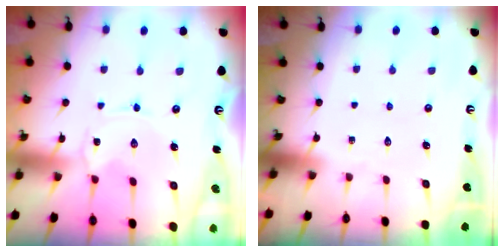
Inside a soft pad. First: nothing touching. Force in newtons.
{"total": 0.0}